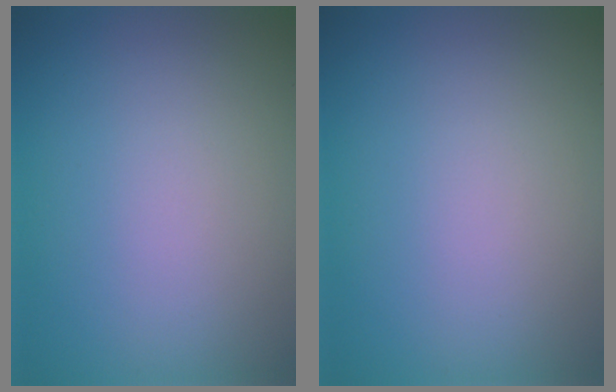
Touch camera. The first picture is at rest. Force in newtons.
{"total": 0.0}